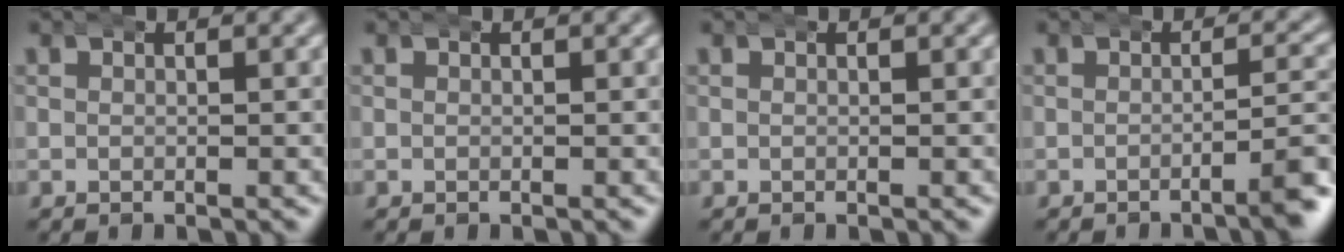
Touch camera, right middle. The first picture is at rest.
{"total": 0.0}
{"total": 0.0}
{"total": 3.1, "force": [-1.6, 0.5, 2.6], "torque": [-0.028, 0.006, -0.035]}